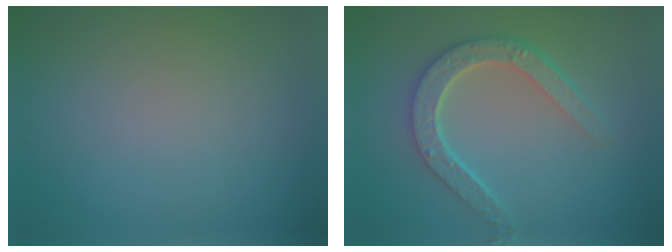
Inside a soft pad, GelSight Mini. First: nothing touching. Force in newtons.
{"total": 4.7, "press": 3.8, "slide": 2.9}